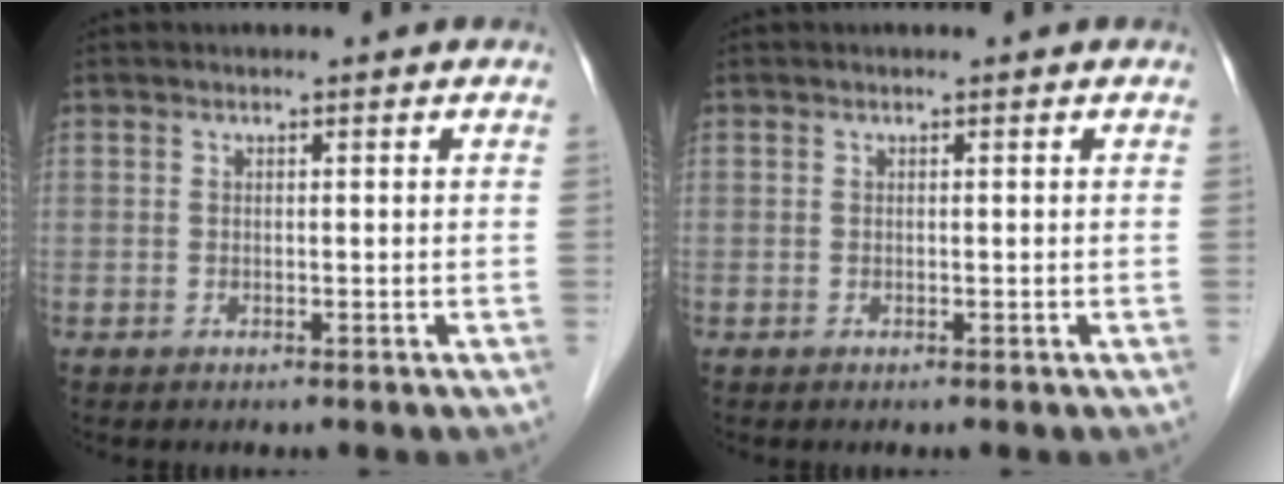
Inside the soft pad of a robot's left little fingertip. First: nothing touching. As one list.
[{"total": 0.0}]